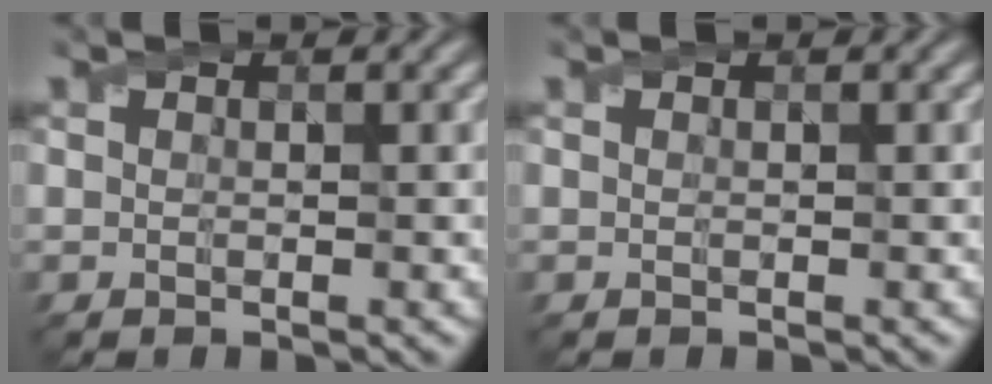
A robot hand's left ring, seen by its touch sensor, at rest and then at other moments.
{"total": 0.0}